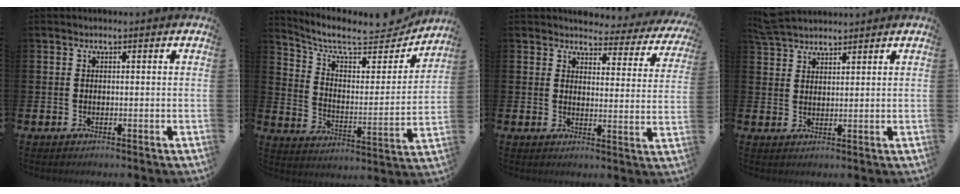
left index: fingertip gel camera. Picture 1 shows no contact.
{"total": 9.4, "force": [8.4, 2.4, 3.4], "torque": [-0.090, -0.069, 0.139]}
{"total": 3.4, "force": [3.2, 1.2, 0.3], "torque": [-0.007, -0.032, 0.047]}
{"total": 4.1, "force": [4.0, 0.9, 0.7], "torque": [-0.020, -0.012, 0.075]}